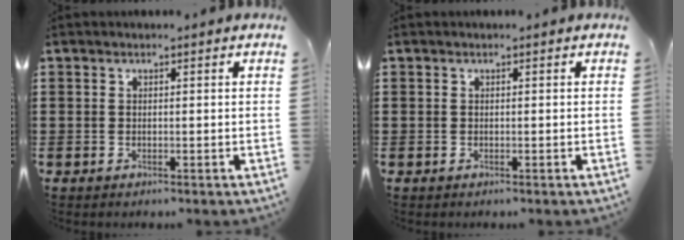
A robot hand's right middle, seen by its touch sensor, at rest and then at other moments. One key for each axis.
{"total": 0.0}